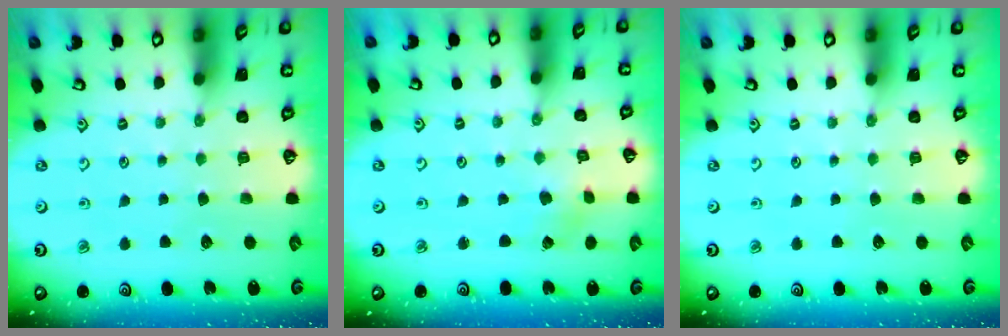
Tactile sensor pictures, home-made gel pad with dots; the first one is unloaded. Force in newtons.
{"total": 0.0}
{"total": 0.0}